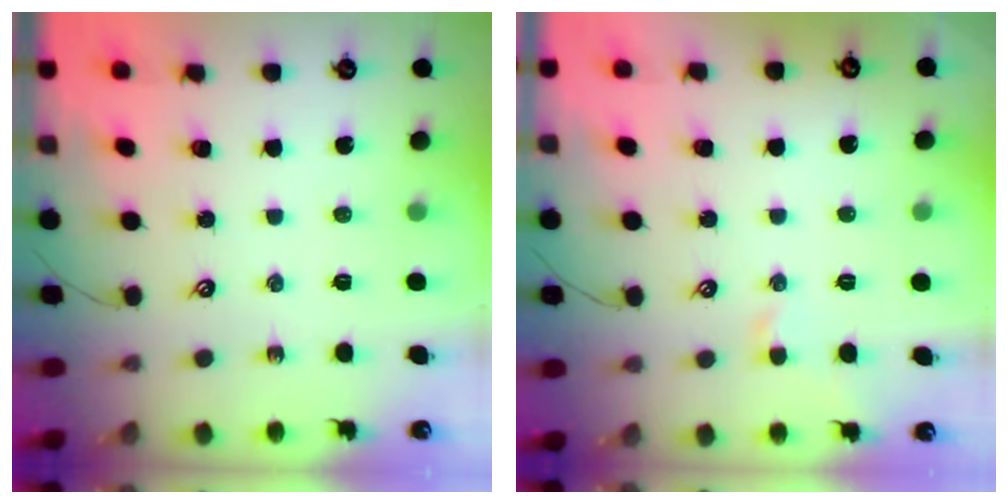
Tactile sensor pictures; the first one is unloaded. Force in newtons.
{"total": 1.3, "press": 1.3, "slide": 0.4}